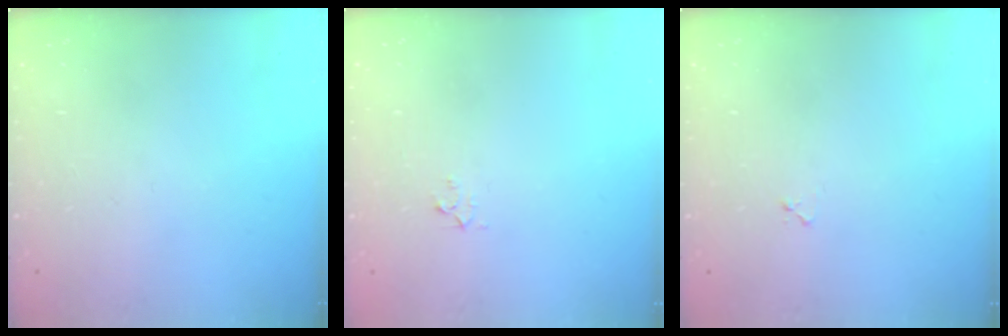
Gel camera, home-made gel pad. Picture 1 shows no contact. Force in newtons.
{"total": 2.3, "press": 2.3, "slide": 0.2}
{"total": 3.4, "press": 3.4, "slide": 0.4}